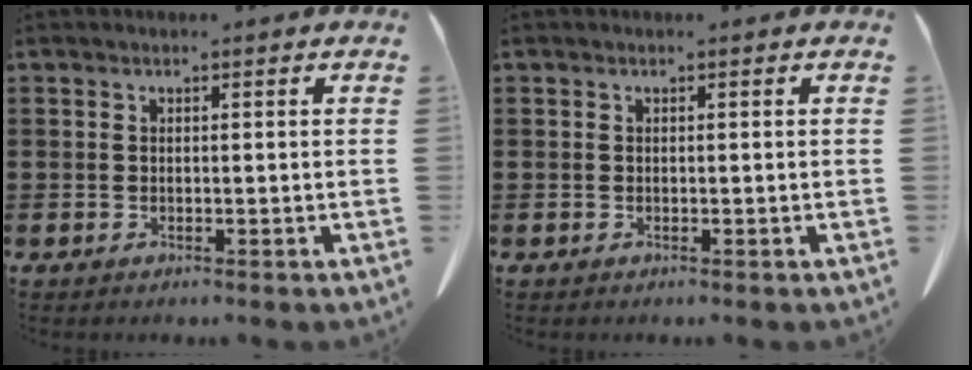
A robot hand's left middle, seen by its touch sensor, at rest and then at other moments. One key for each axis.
{"total": 0.0}